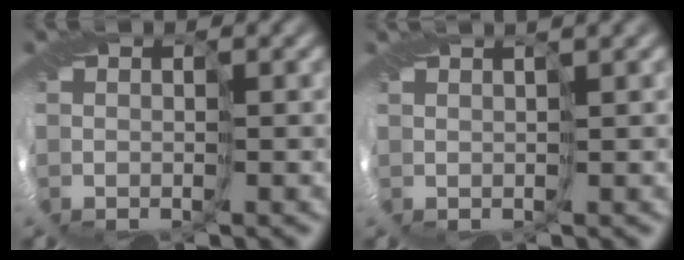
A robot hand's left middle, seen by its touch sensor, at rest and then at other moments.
{"total": 1.6, "force": [1.2, -0.1, 1.1], "torque": [-0.024, 0.001, 0.020]}